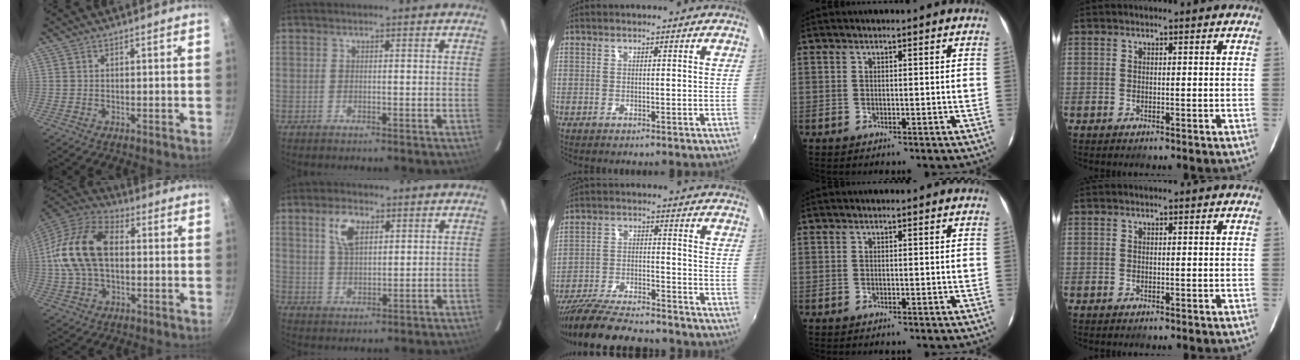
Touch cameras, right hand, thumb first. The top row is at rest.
{"thumb": {"total": 18.1, "force": [1.1, 11.4, 14.0], "torque": [-0.260, 0.033, 0.006]}, "index": {"total": 6.3, "force": [2.9, 3.2, 4.5], "torque": [-0.086, 0.010, 0.058]}, "middle": {"total": 17.2, "force": [-15.1, 3.3, 7.6], "torque": [-0.160, -0.030, -0.248]}}